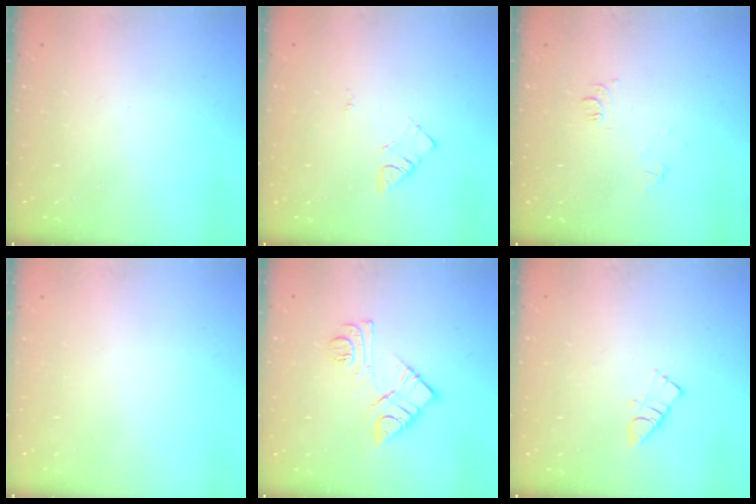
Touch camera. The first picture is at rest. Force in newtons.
{"total": 3.9, "press": 3.9, "slide": 0.5}
{"total": 6.3, "press": 6.3, "slide": 0.7}
{"total": 1.7, "press": 1.7, "slide": 0.1}
{"total": 11.1, "press": 11.0, "slide": 0.8}
{"total": 3.9, "press": 3.9, "slide": 0.3}